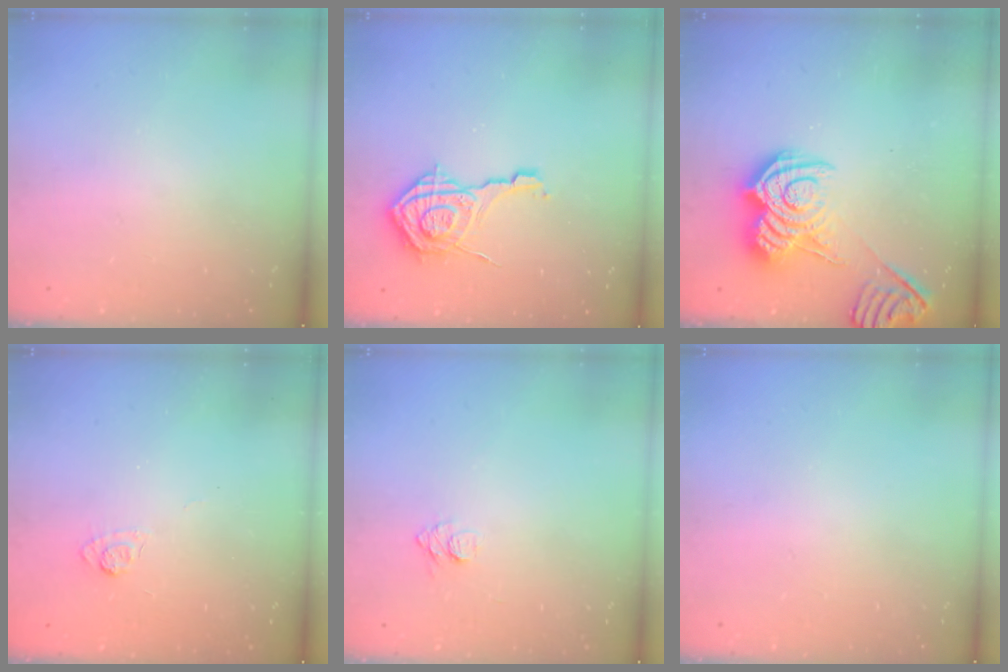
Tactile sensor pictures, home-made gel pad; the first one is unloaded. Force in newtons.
{"total": 13.6, "press": 13.5, "slide": 1.4}
{"total": 12.7, "press": 12.6, "slide": 0.7}
{"total": 3.3, "press": 3.0, "slide": 1.4}
{"total": 6.4, "press": 6.4, "slide": 0.7}
{"total": 0.0}